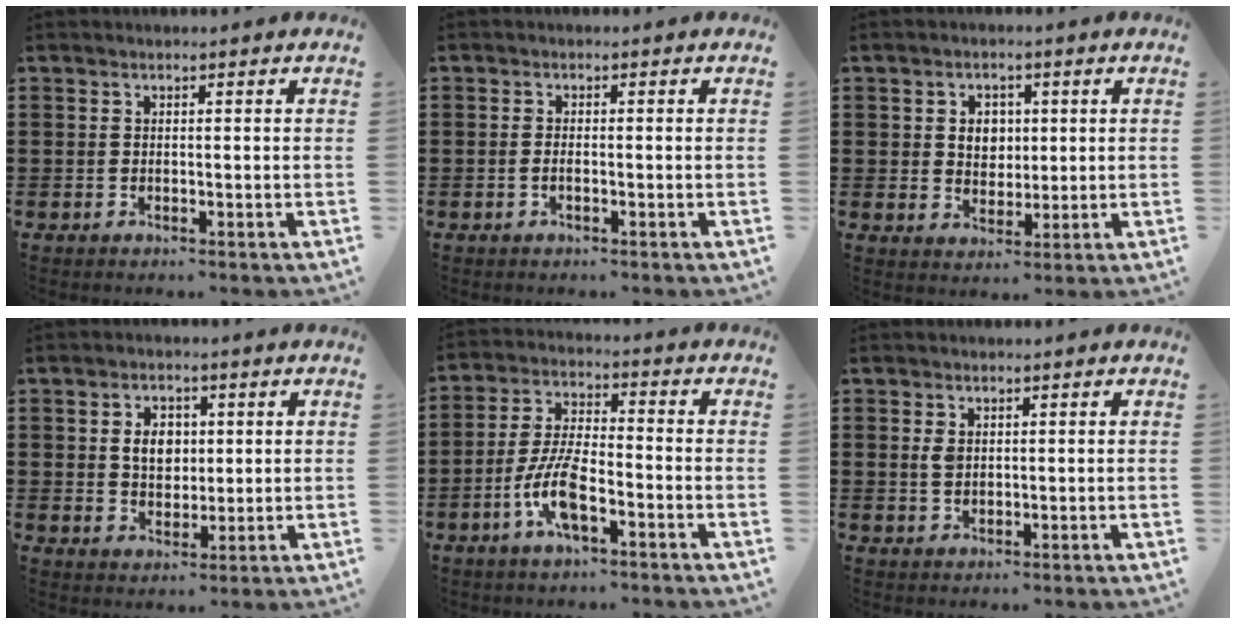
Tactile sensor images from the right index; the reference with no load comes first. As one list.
[{"total": 0.9, "force": [-0.5, 0.0, 0.8], "torque": [-0.017, -0.008, -0.007]}, {"total": 3.8, "force": [0.8, 3.2, 1.8], "torque": [-0.039, 0.008, 0.009]}, {"total": 4.7, "force": [0.8, 3.5, 3.1], "torque": [-0.063, 0.010, 0.009]}, {"total": 8.3, "force": [-3.7, 2.6, 7.0], "torque": [-0.163, -0.010, -0.073]}, {"total": 2.0, "force": [0.4, 1.2, 1.5], "torque": [-0.035, 0.005, 0.007]}]